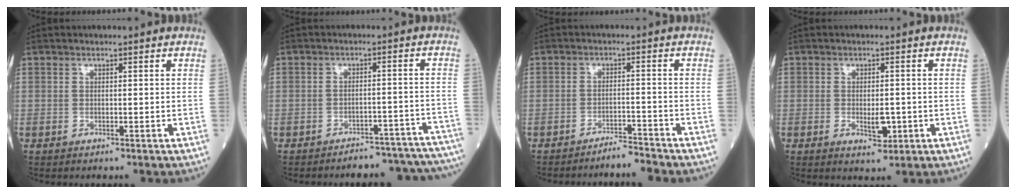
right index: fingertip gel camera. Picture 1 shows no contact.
{"total": 13.2, "force": [-12.9, 2.7, 1.6], "torque": [0.009, 0.034, -0.149]}
{"total": 3.5, "force": [-3.4, -0.7, 0.4], "torque": [-0.004, -0.013, -0.055]}
{"total": 3.5, "force": [-0.8, 1.4, 3.1], "torque": [-0.048, -0.003, -0.007]}